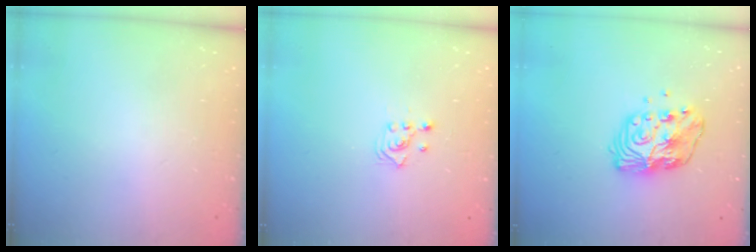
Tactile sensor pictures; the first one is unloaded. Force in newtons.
{"total": 2.5, "press": 2.3, "slide": 1.0}
{"total": 11.7, "press": 11.6, "slide": 0.9}